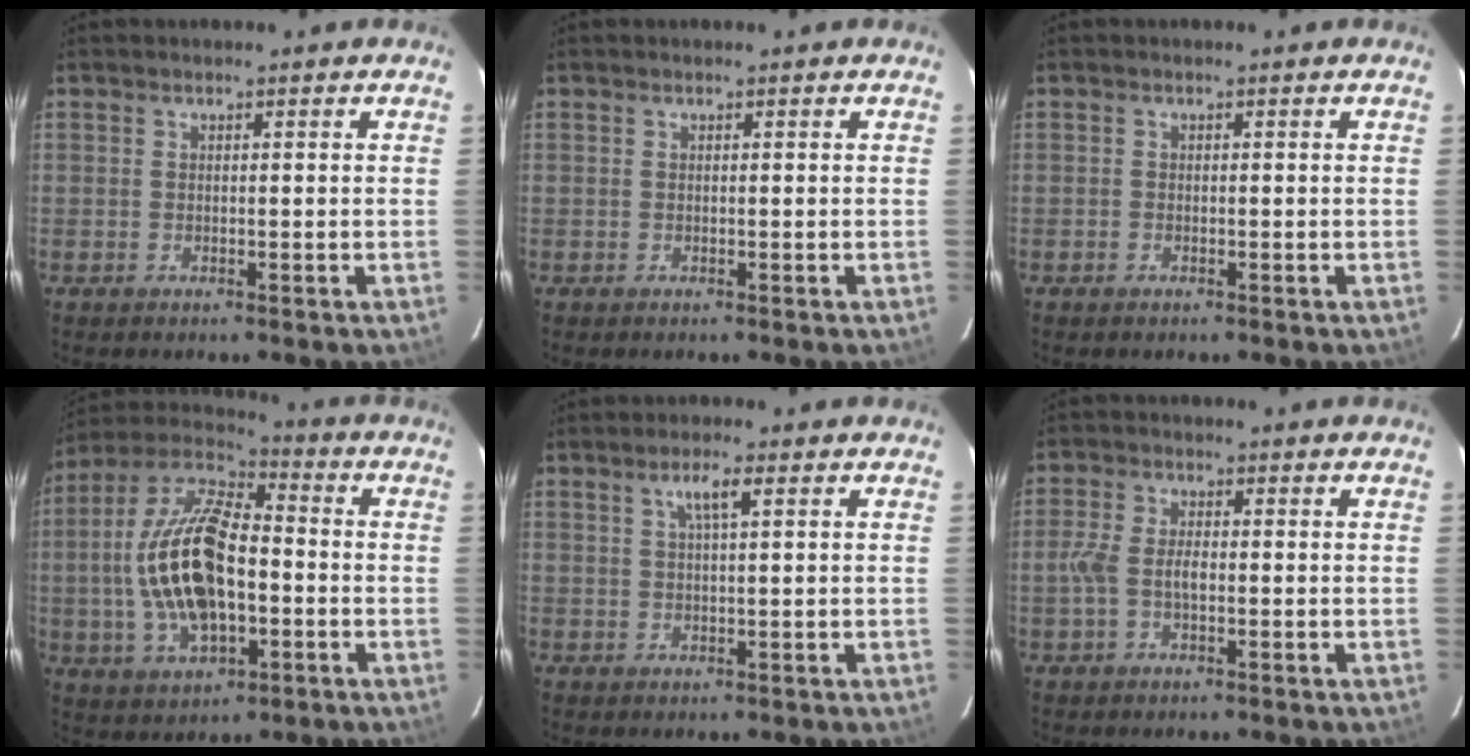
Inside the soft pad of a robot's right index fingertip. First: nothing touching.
{"total": 0.0}
{"total": 0.6, "force": [-0.5, 0.4, 0.1], "torque": [-0.002, 0.001, -0.010]}
{"total": 19.2, "force": [-2.2, 9.2, 16.7], "torque": [-0.343, 0.007, -0.039]}
{"total": 3.1, "force": [1.3, 0.2, 2.9], "torque": [-0.054, 0.005, 0.024]}
{"total": 4.7, "force": [-1.0, 2.3, 4.0], "torque": [-0.088, 0.004, -0.020]}